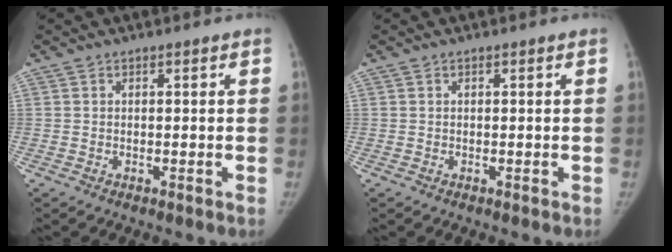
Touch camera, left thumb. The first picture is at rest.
{"total": 0.0}